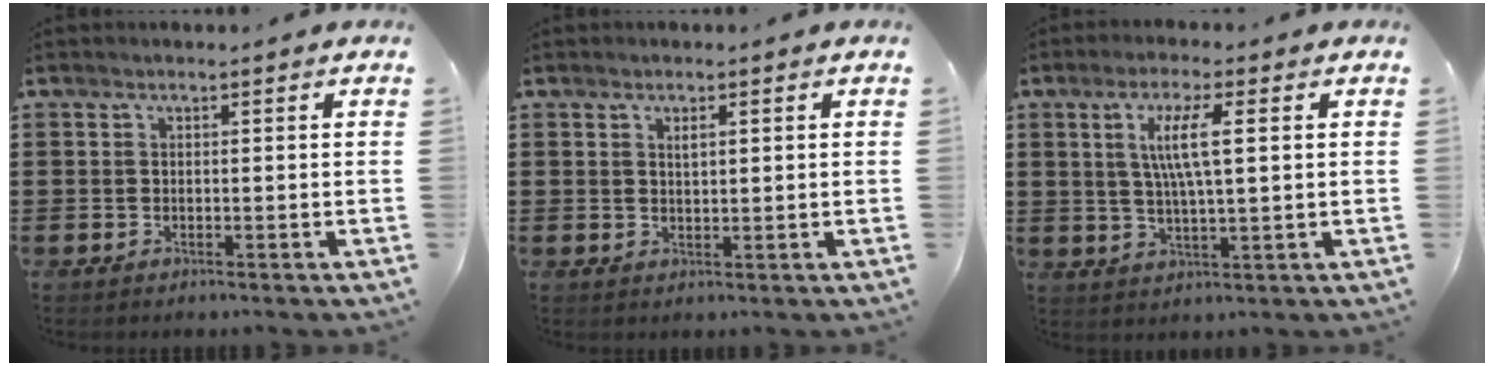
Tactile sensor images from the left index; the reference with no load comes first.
{"total": 1.3, "force": [0.6, 0.3, 1.2], "torque": [-0.023, 0.003, 0.008]}
{"total": 6.4, "force": [1.6, 1.0, 6.1], "torque": [-0.121, 0.003, 0.023]}